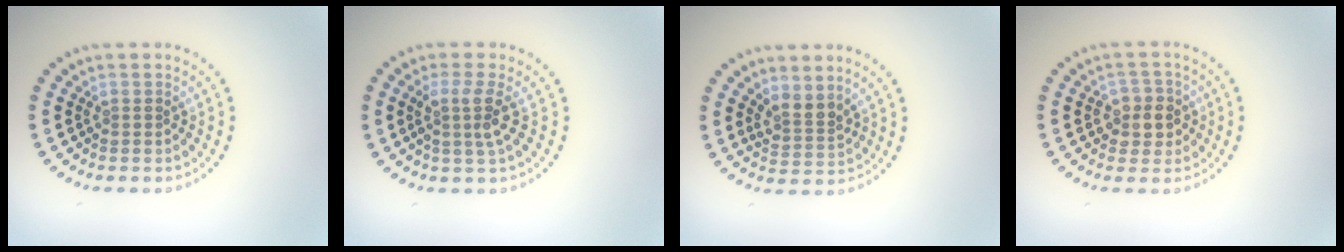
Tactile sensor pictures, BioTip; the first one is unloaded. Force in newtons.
{"total": 2.6, "press": 2.0, "slide": 1.7}
{"total": 2.4, "press": 1.7, "slide": 1.6}
{"total": 2.8, "press": 2.6, "slide": 1.1}